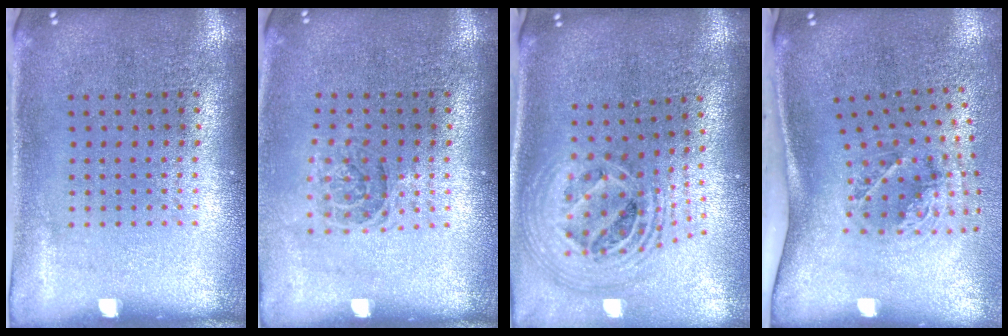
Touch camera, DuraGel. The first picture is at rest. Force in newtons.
{"total": 1.2, "press": 1.1, "slide": 0.5}
{"total": 2.5, "press": 1.9, "slide": 1.7}
{"total": 2.0, "press": 1.3, "slide": 1.5}